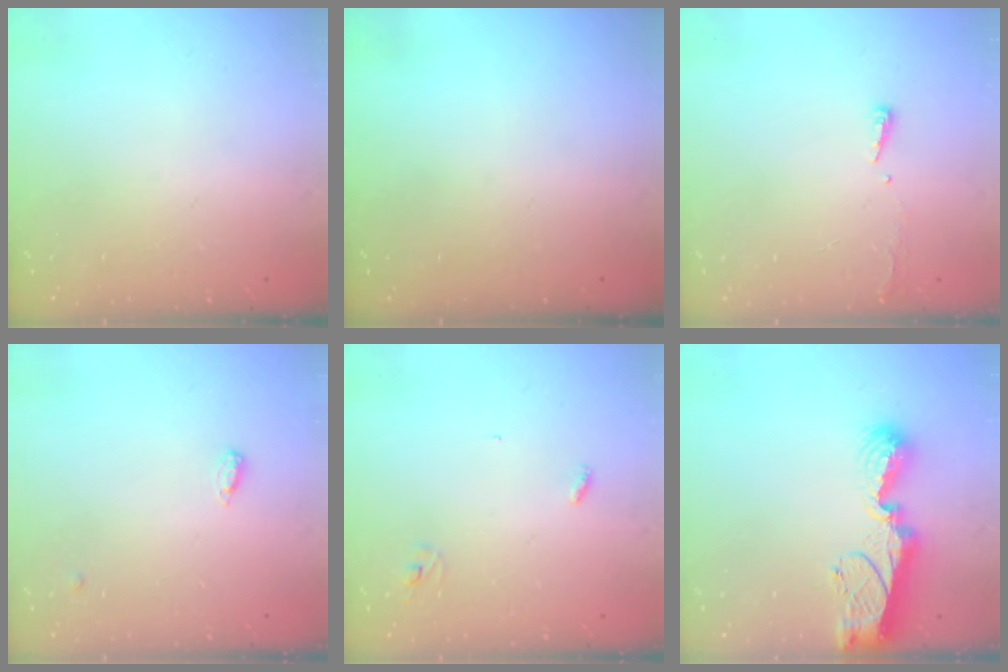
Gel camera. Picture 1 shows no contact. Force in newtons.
{"total": 0.0}
{"total": 3.2, "press": 3.2, "slide": 0.6}
{"total": 4.0, "press": 3.9, "slide": 0.7}
{"total": 2.8, "press": 2.8, "slide": 0.3}
{"total": 11.3, "press": 11.2, "slide": 1.0}